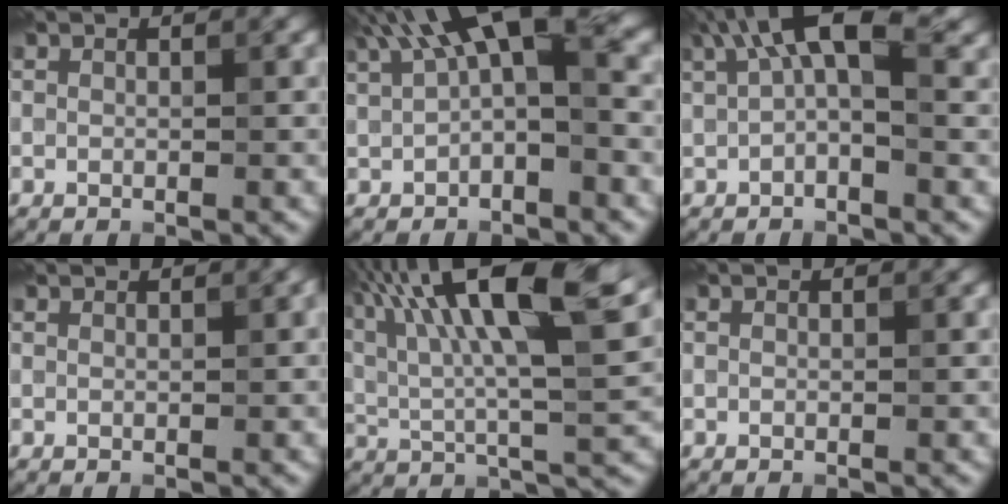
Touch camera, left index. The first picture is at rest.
{"total": 7.3, "force": [2.5, 2.6, 6.4], "torque": [-0.100, 0.019, 0.031]}
{"total": 6.3, "force": [2.3, 2.3, 5.4], "torque": [-0.089, 0.012, 0.028]}
{"total": 0.8, "force": [0.7, 0.0, 0.1], "torque": [-0.003, 0.000, 0.009]}
{"total": 15.3, "force": [5.9, 4.4, 13.4], "torque": [-0.232, 0.022, 0.092]}
{"total": 0.0}